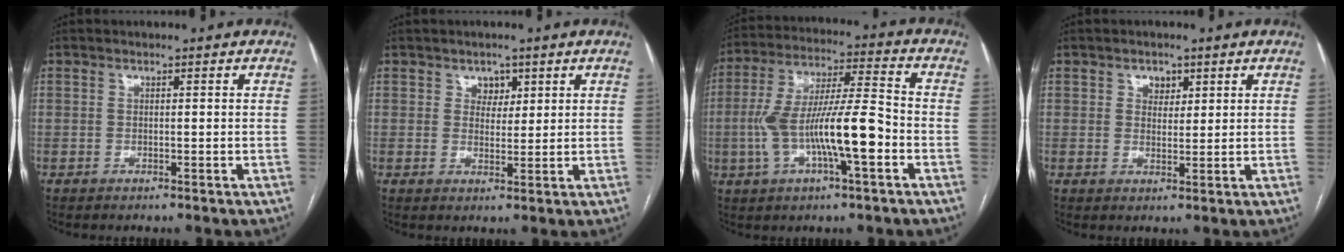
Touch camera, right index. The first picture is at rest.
{"total": 2.8, "force": [1.5, 2.0, 1.2], "torque": [-0.012, 0.001, 0.024]}
{"total": 14.2, "force": [-3.7, 2.1, 13.6], "torque": [-0.260, 0.014, -0.064]}
{"total": 2.6, "force": [1.3, 1.8, 1.2], "torque": [-0.017, 0.002, 0.021]}